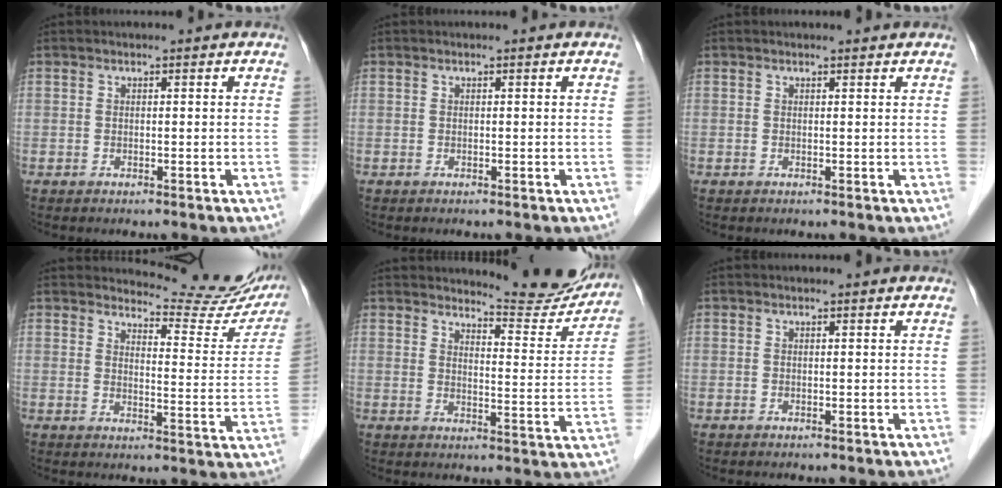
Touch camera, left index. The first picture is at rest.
{"total": 0.0}
{"total": 0.7, "force": [0.7, 0.1, 0.0], "torque": [-0.010, 0.000, 0.007]}
{"total": 14.8, "force": [14.5, 1.8, 2.7], "torque": [-0.025, -0.075, 0.153]}
{"total": 11.9, "force": [11.6, 1.1, 2.1], "torque": [-0.021, -0.046, 0.135]}
{"total": 0.0}